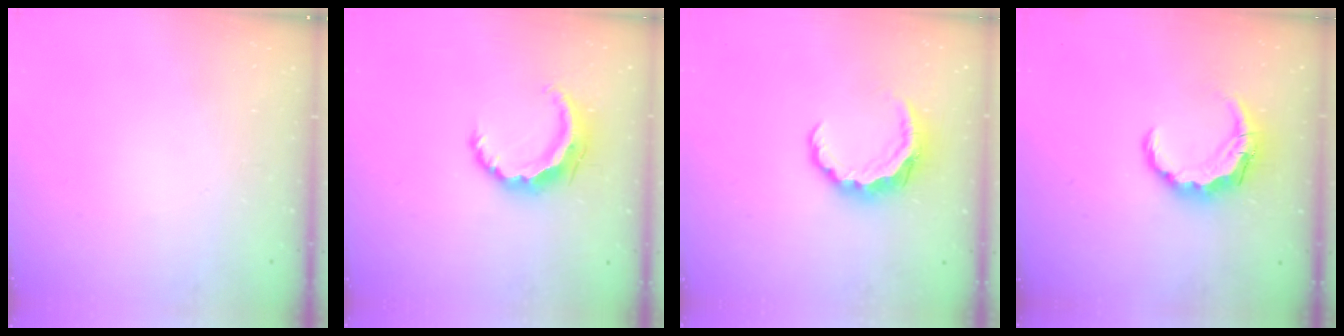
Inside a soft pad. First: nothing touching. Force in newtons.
{"total": 7.8, "press": 7.7, "slide": 0.8}
{"total": 8.0, "press": 8.0, "slide": 0.7}
{"total": 8.2, "press": 8.2, "slide": 0.4}